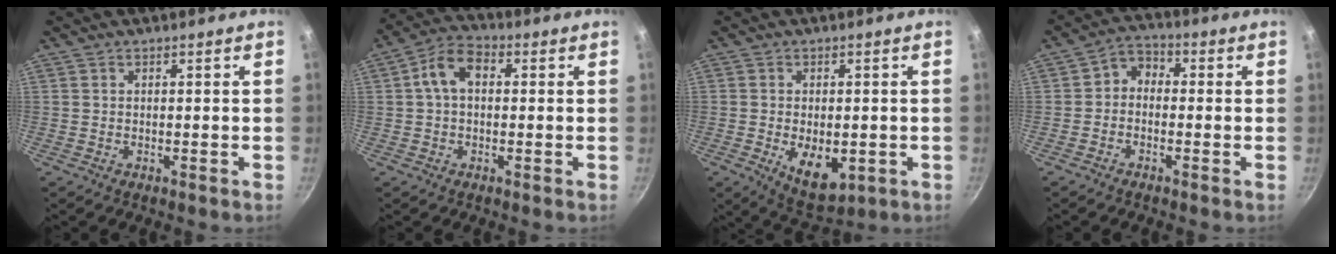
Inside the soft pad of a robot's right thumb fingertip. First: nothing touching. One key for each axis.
{"total": 7.6, "fx": 1.0, "fy": 5.1, "fz": 5.6, "tx": -0.091, "ty": 0.024, "tz": 0.006}
{"total": 9.0, "fx": -2.0, "fy": 5.1, "fz": 7.1, "tx": -0.090, "ty": -0.009, "tz": -0.014}
{"total": 4.3, "fx": -0.7, "fy": 3.4, "fz": 2.6, "tx": -0.033, "ty": 0.020, "tz": -0.028}